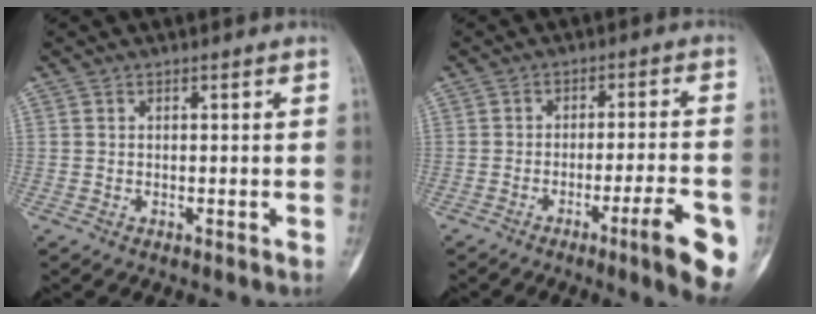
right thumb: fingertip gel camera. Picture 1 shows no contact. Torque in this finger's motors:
{"motor_torque": [-0.16, 0.51, 0.10, -0.12, 0.06]}